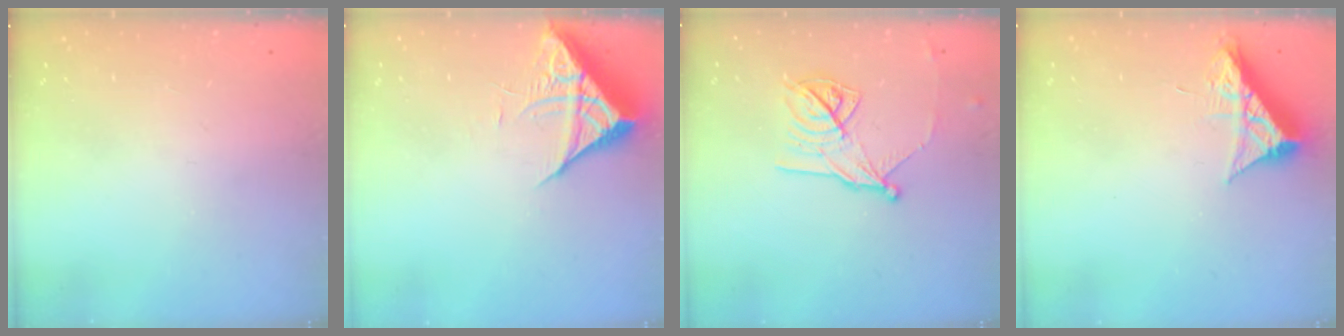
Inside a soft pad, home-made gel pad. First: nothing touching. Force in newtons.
{"total": 7.3, "press": 7.2, "slide": 0.3}
{"total": 12.9, "press": 12.9, "slide": 0.2}
{"total": 8.9, "press": 8.9, "slide": 0.4}